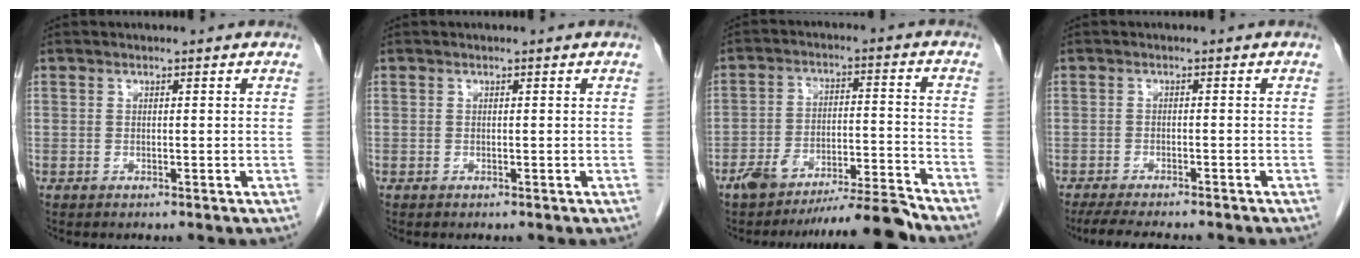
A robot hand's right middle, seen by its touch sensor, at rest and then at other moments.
{"total": 0.0}
{"total": 10.5, "force": [-9.6, -0.3, 4.2], "torque": [-0.054, 0.018, -0.159]}
{"total": 8.8, "force": [-7.5, 1.4, 4.4], "torque": [-0.062, -0.013, -0.108]}